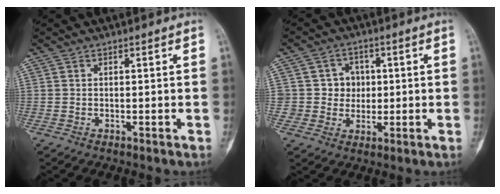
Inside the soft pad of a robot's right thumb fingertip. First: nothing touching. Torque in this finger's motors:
{"motor_torque": [-0.04, -0.16, 0.61, 0.00, 0.01]}